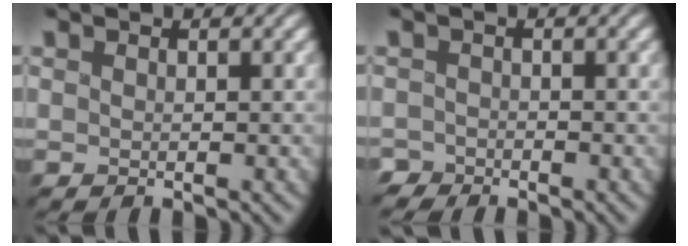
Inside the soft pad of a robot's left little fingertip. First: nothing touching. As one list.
[{"total": 1.3, "force": [-1.2, 0.4, -0.3], "torque": [0.019, 0.001, -0.033]}]